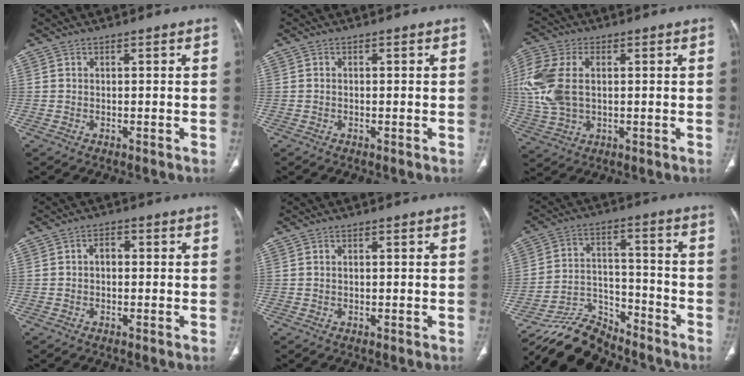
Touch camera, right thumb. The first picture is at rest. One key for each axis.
{"total": 0.0}
{"total": 13.1, "fx": 1.5, "fy": 8.2, "fz": 10.1, "tx": -0.249, "ty": 0.011, "tz": 0.033}
{"total": 2.4, "fx": -0.2, "fy": 1.7, "fz": 1.7, "tx": -0.017, "ty": 0.011, "tz": -0.008}
{"total": 0.6, "fx": 0.0, "fy": 0.3, "fz": 0.5, "tx": -0.012, "ty": 0.005, "tz": 0.002}
{"total": 11.2, "fx": -10.5, "fy": 3.8, "fz": 0.8, "tx": -0.005, "ty": 0.086, "tz": -0.192}